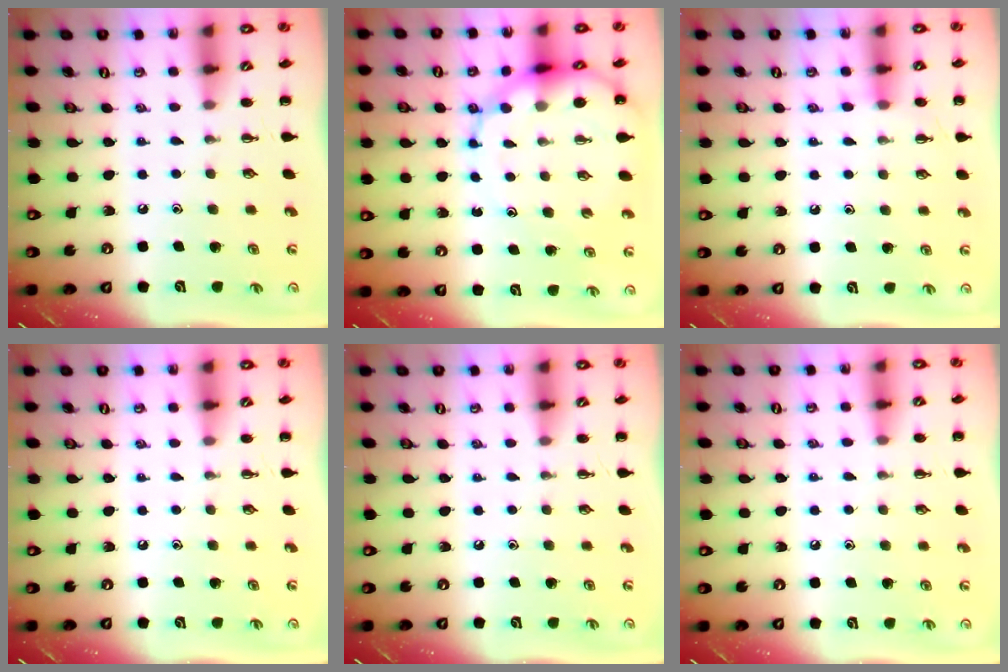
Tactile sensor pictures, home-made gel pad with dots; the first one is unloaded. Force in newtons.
{"total": 12.4, "press": 12.0, "slide": 3.4}
{"total": 8.9, "press": 8.7, "slide": 2.2}
{"total": 0.0}
{"total": 0.0}
{"total": 7.4, "press": 6.9, "slide": 2.6}